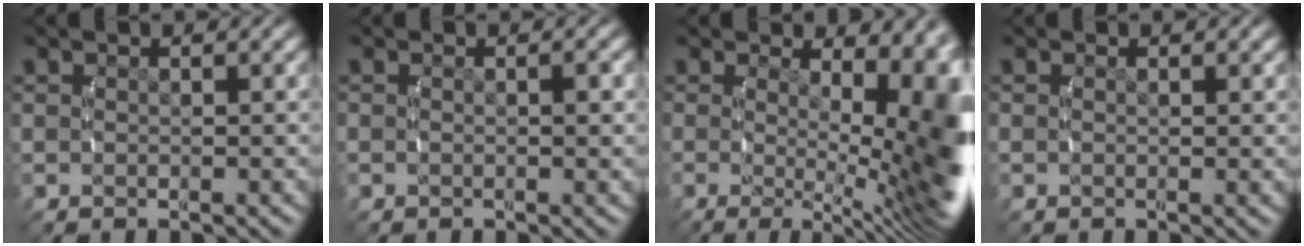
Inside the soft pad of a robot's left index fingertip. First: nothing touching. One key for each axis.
{"total": 1.1, "fx": -0.2, "fy": 0.5, "fz": 1.0, "tx": -0.019, "ty": -0.001, "tz": -0.005}
{"total": 10.2, "fx": -1.3, "fy": 4.1, "fz": 9.2, "tx": -0.107, "ty": -0.046, "tz": -0.006}
{"total": 0.9, "fx": 0.0, "fy": 0.5, "fz": 0.8, "tx": -0.018, "ty": -0.004, "tz": -0.001}